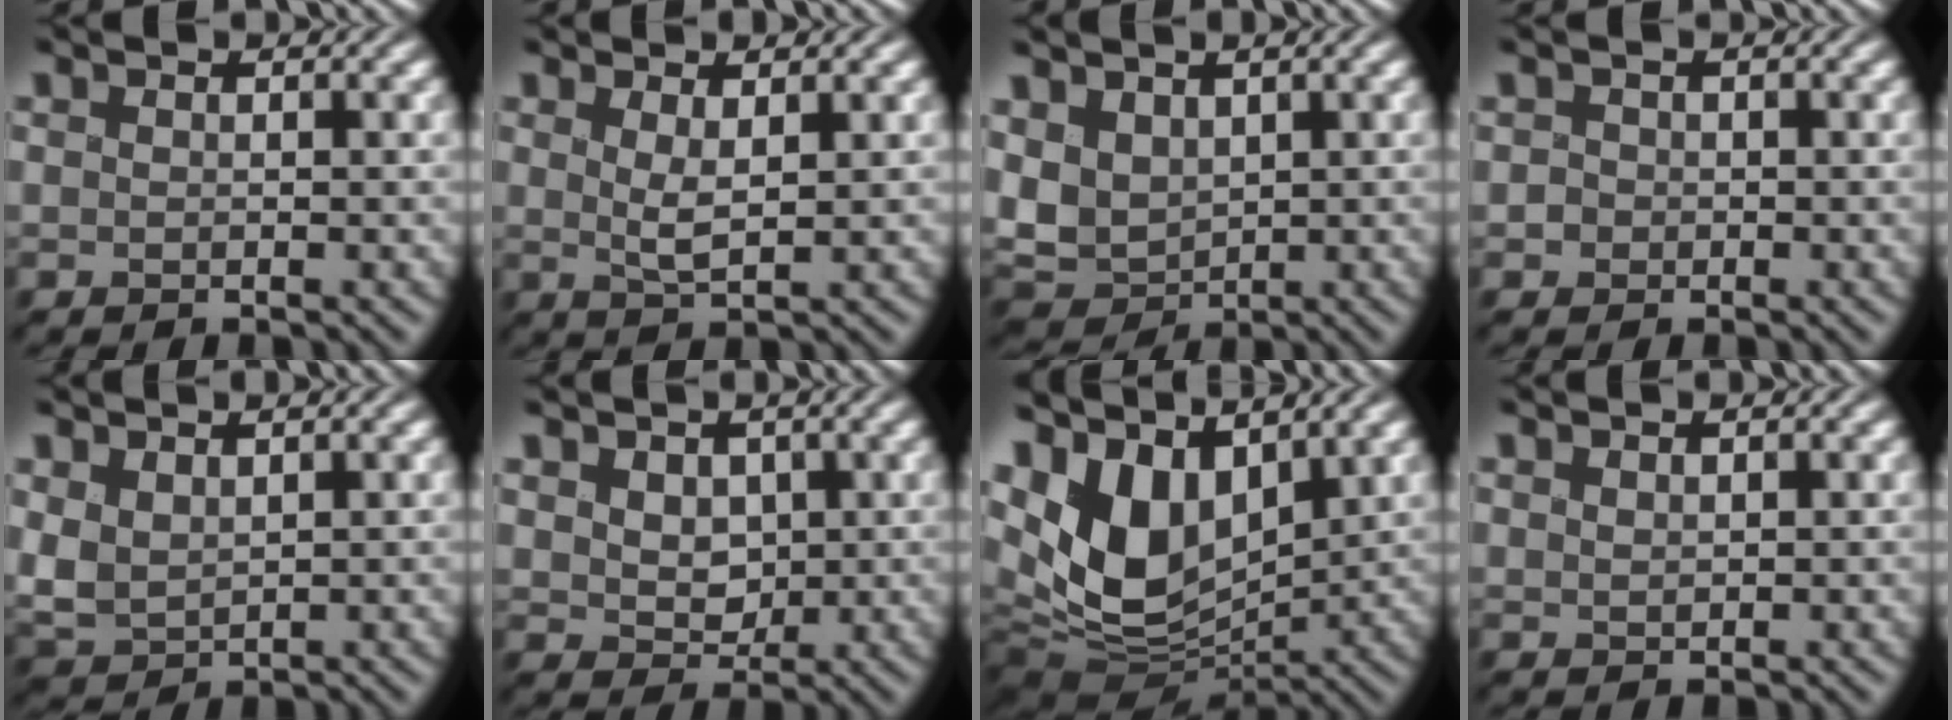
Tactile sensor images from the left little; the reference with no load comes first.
{"total": 1.4, "force": [0.3, 0.1, 1.4], "torque": [-0.033, -0.007, 0.012]}
{"total": 4.4, "force": [0.8, 3.2, 2.9], "torque": [-0.092, 0.002, 0.021]}
{"total": 0.8, "force": [-0.5, 0.4, -0.4], "torque": [0.000, -0.002, 0.001]}
{"total": 2.7, "force": [0.7, 1.8, 2.0], "torque": [-0.064, 0.002, 0.024]}
{"total": 3.0, "force": [0.9, 2.5, 1.5], "torque": [-0.051, 0.000, 0.028]}
{"total": 10.4, "force": [2.3, 6.6, 7.7], "torque": [-0.183, 0.000, 0.052]}
{"total": 0.0}